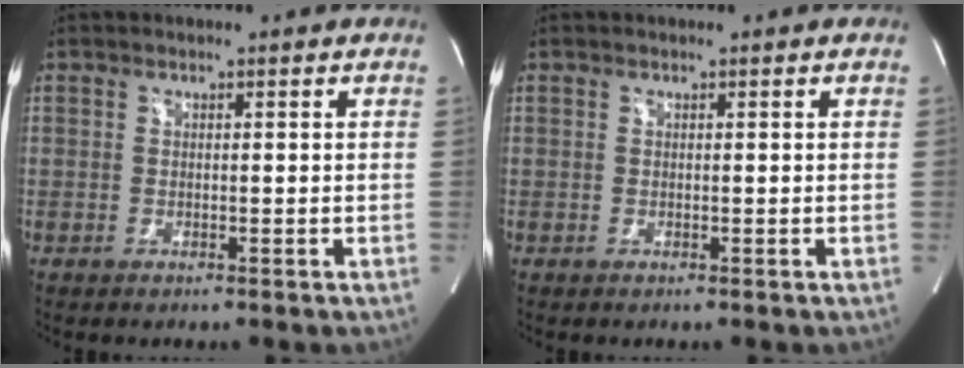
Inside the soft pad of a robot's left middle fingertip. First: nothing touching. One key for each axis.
{"total": 0.0}